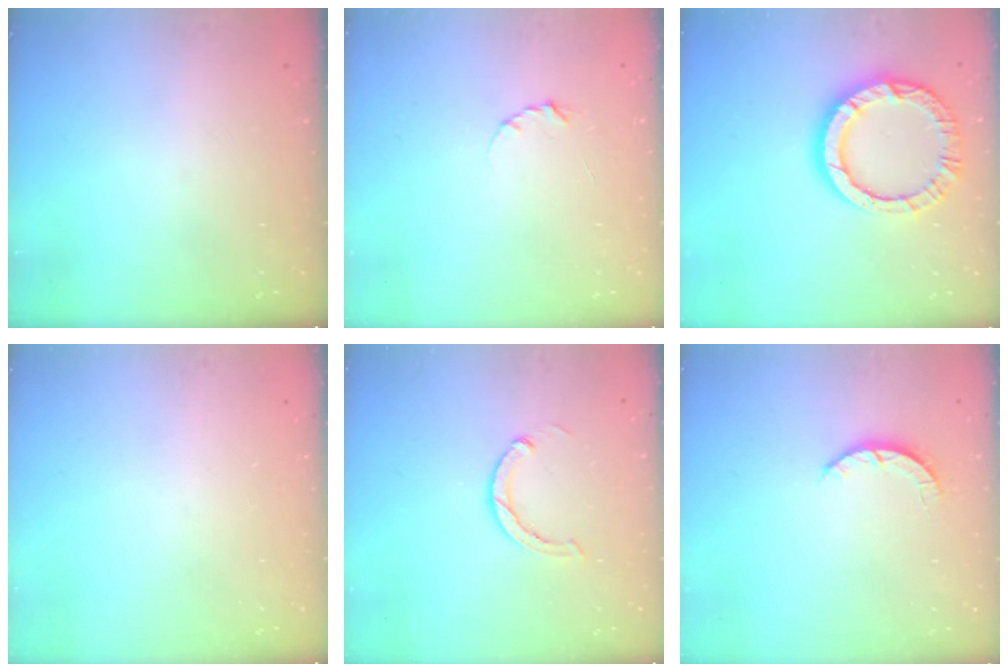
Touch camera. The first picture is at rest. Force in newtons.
{"total": 2.3, "press": 2.3, "slide": 0.4}
{"total": 12.7, "press": 12.6, "slide": 1.2}
{"total": 0.0}
{"total": 3.0, "press": 3.0, "slide": 0.1}
{"total": 2.5, "press": 2.4, "slide": 0.4}